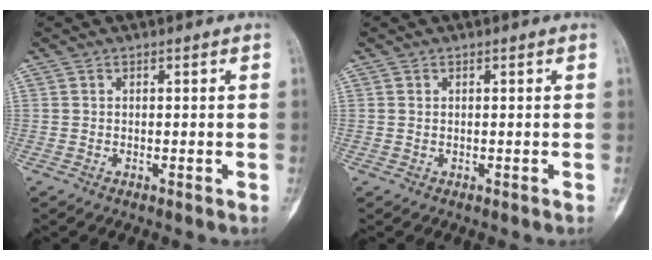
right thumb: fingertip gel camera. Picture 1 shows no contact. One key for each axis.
{"total": 0.0}